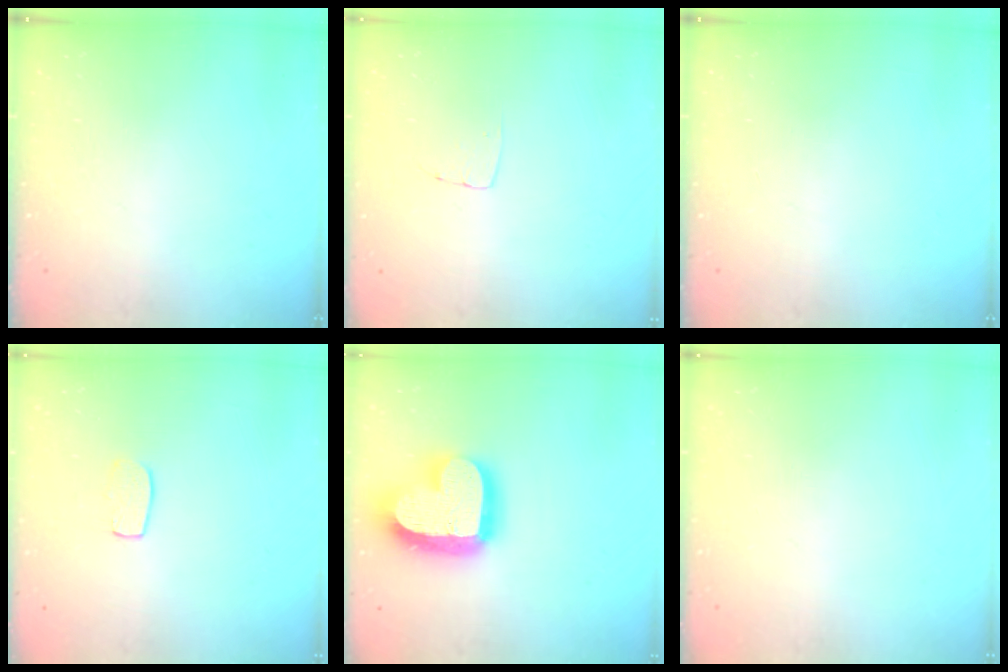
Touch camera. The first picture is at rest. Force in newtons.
{"total": 3.7, "press": 3.7, "slide": 0.2}
{"total": 0.0}
{"total": 5.6, "press": 5.6, "slide": 0.4}
{"total": 22.4, "press": 22.4, "slide": 1.9}
{"total": 0.0}